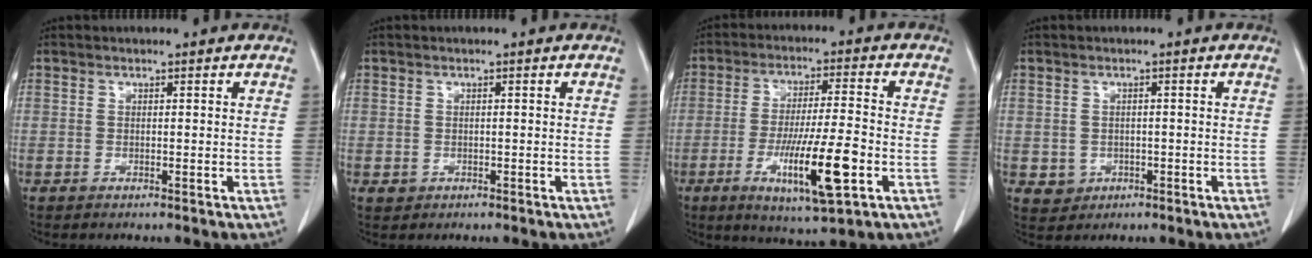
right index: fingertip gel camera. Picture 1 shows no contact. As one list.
[{"total": 1.1, "force": [-0.3, 1.0, 0.1], "torque": [-0.006, 0.003, 0.001]}, {"total": 13.1, "force": [-4.4, 1.1, 12.2], "torque": [-0.218, -0.019, -0.070]}, {"total": 2.9, "force": [-0.7, 2.8, 0.5], "torque": [-0.007, 0.005, 0.000]}]